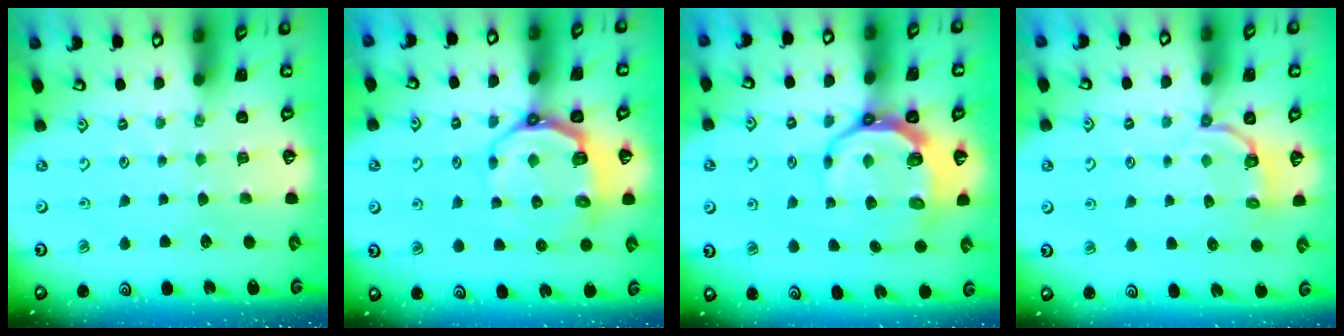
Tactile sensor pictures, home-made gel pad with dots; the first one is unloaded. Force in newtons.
{"total": 8.6, "press": 7.5, "slide": 4.2}
{"total": 10.2, "press": 9.4, "slide": 3.9}
{"total": 4.2, "press": 2.9, "slide": 3.0}